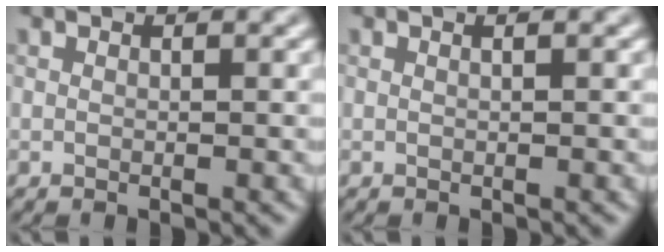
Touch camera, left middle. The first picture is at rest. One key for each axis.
{"total": 1.1, "fx": 0.4, "fy": 0.6, "fz": 0.9, "tx": -0.003, "ty": 0.010, "tz": -0.008}